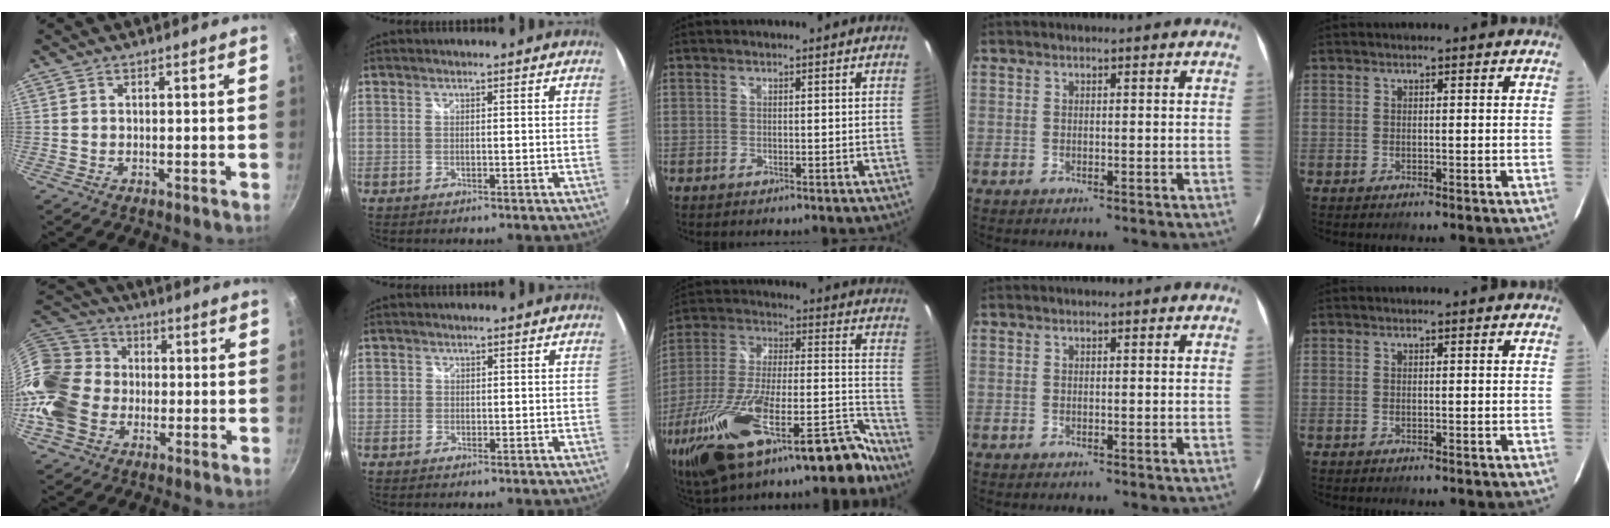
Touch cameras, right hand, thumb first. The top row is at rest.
{"thumb": {"total": 18.2, "force": [-2.9, 15.2, 9.6], "torque": [-0.191, 0.050, -0.062]}, "index": {"total": 1.1, "force": [-0.1, 1.1, 0.2], "torque": [-0.003, -0.001, -0.005]}, "middle": {"total": 31.5, "force": [-22.2, 9.1, 20.3], "torque": [-0.352, -0.028, -0.352]}}